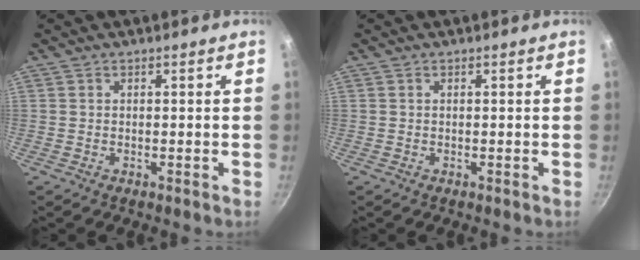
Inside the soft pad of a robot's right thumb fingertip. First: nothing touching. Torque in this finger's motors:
{"motor_torque": [-0.24, -0.02, -0.35, 0.02, 0.03]}